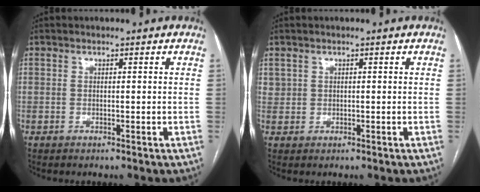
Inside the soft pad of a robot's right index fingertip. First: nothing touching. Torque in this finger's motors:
{"motor_torque": [0.76, 0.43, 0.17, 0.06]}